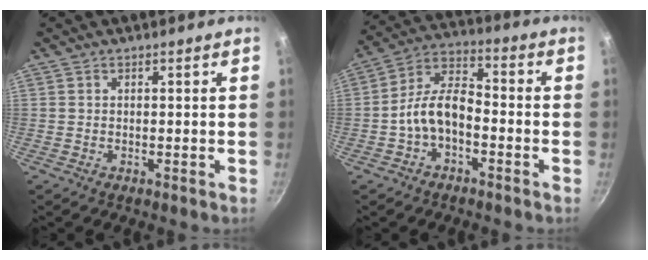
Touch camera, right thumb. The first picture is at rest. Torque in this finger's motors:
{"motor_torque": [-0.17, 0.55, 0.84, -0.79, 0.27]}